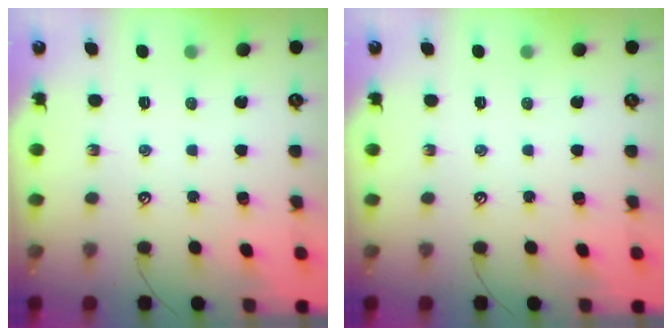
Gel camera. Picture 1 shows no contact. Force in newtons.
{"total": 0.0}